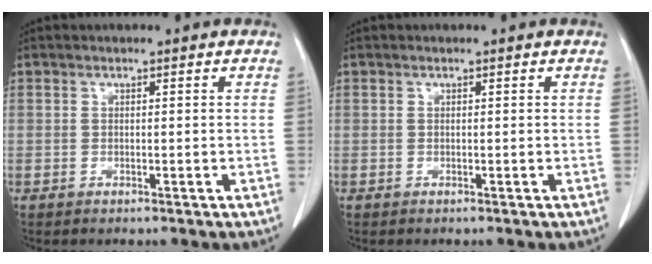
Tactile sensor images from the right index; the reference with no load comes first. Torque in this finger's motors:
{"motor_torque": [0.00, 0.00, 0.00, 0.00]}